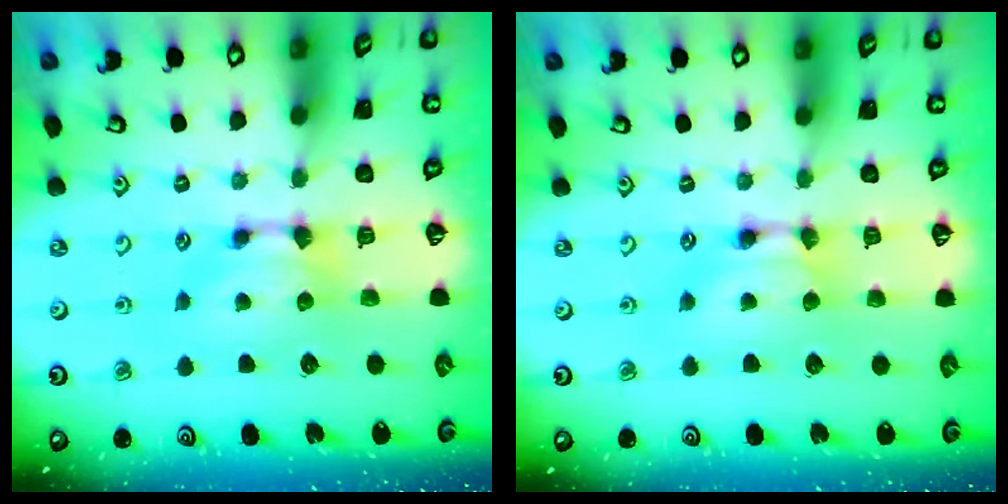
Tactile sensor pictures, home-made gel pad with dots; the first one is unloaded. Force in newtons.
{"total": 1.7, "press": 1.7, "slide": 0.2}